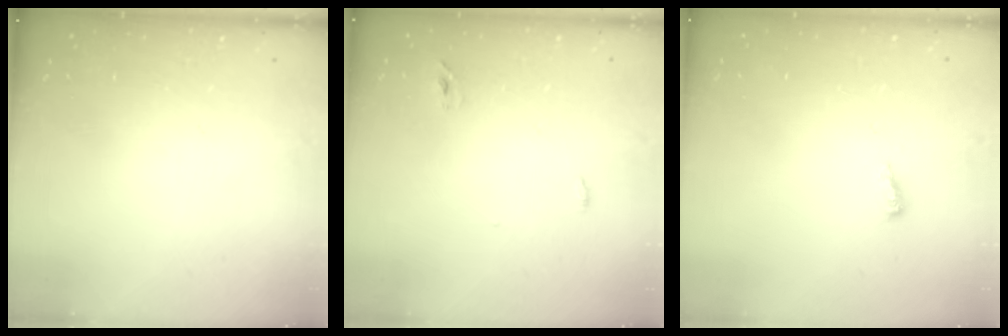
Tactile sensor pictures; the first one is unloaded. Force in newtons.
{"total": 2.9, "press": 2.7, "slide": 1.0}
{"total": 2.5, "press": 2.5, "slide": 0.2}